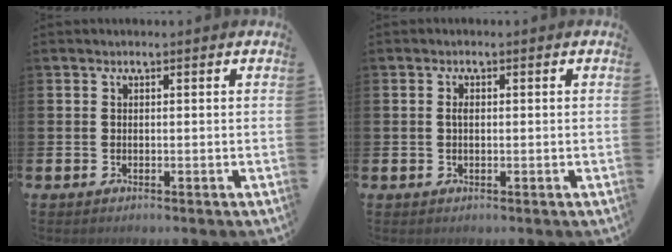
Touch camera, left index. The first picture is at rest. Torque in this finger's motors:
{"motor_torque": [0.52, 0.62, 0.04, 0.01]}